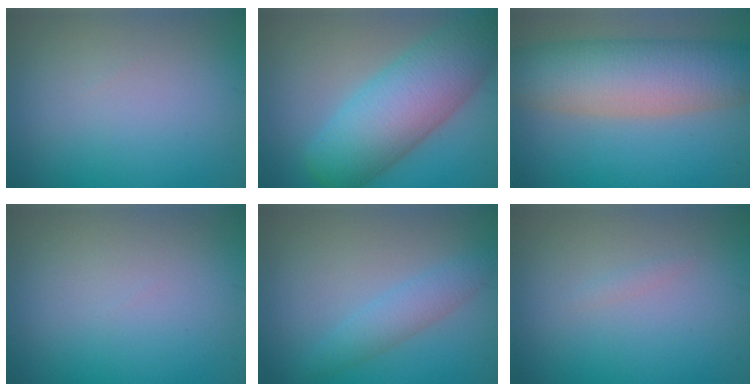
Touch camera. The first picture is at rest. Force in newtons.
{"total": 9.5, "press": 9.5, "slide": 0.3}
{"total": 9.9, "press": 9.9, "slide": 0.5}
{"total": 0.0}
{"total": 2.4, "press": 2.4, "slide": 0.1}
{"total": 0.5, "press": 0.5, "slide": 0.0}